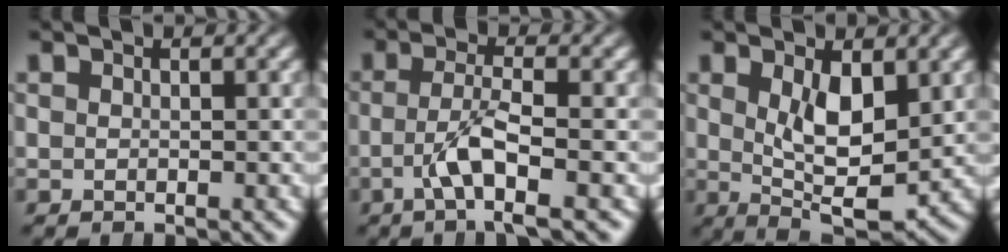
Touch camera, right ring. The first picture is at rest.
{"total": 3.9, "force": [-1.6, 0.7, 3.5], "torque": [-0.068, -0.012, -0.023]}
{"total": 5.9, "force": [0.4, 2.1, 5.4], "torque": [-0.094, -0.033, 0.020]}